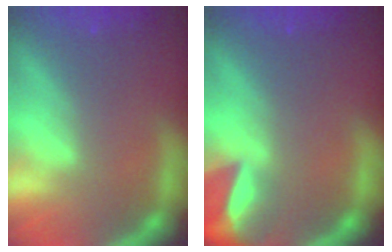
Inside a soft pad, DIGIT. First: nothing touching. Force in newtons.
{"total": 6.9}